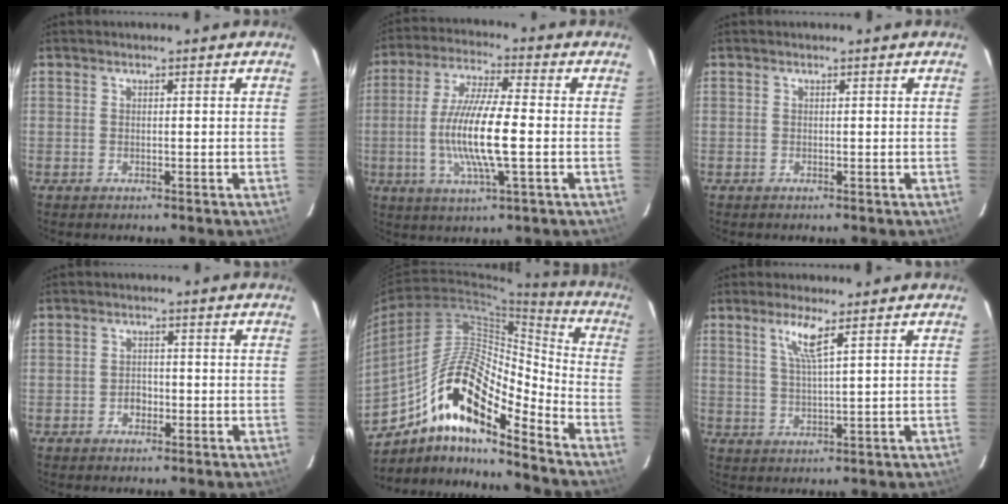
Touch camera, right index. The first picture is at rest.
{"total": 13.4, "force": [-2.0, 1.9, 13.1], "torque": [-0.259, -0.005, -0.040]}
{"total": 0.0}
{"total": 2.2, "force": [-1.0, 1.7, 0.9], "torque": [-0.017, 0.007, -0.014]}
{"total": 17.8, "force": [-11.0, 4.9, 13.2], "torque": [-0.226, 0.007, -0.209]}
{"total": 4.7, "force": [2.6, -0.2, 3.9], "torque": [-0.079, -0.003, 0.052]}